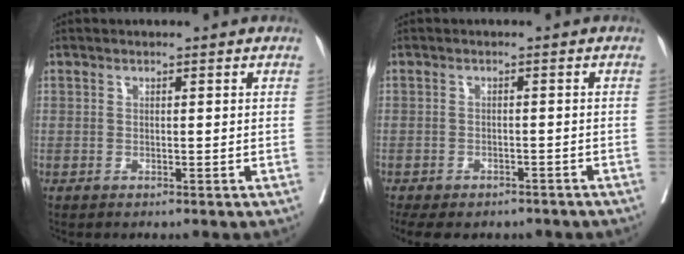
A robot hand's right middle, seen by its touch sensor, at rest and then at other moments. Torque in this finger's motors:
{"motor_torque": [1.07, -1.07, 0.36, 0.11]}